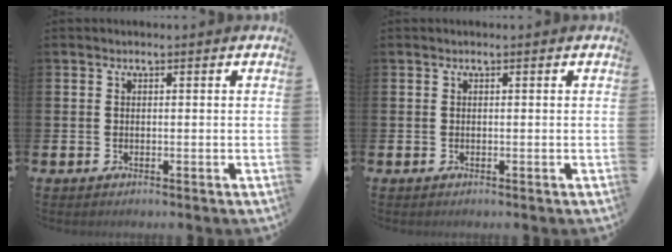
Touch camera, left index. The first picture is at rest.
{"total": 0.0}